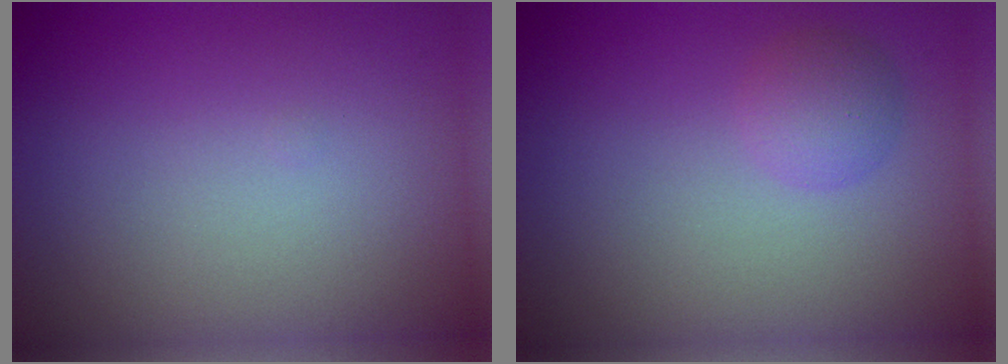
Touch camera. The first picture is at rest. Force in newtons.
{"total": 1.9, "press": 1.9, "slide": 0.1}